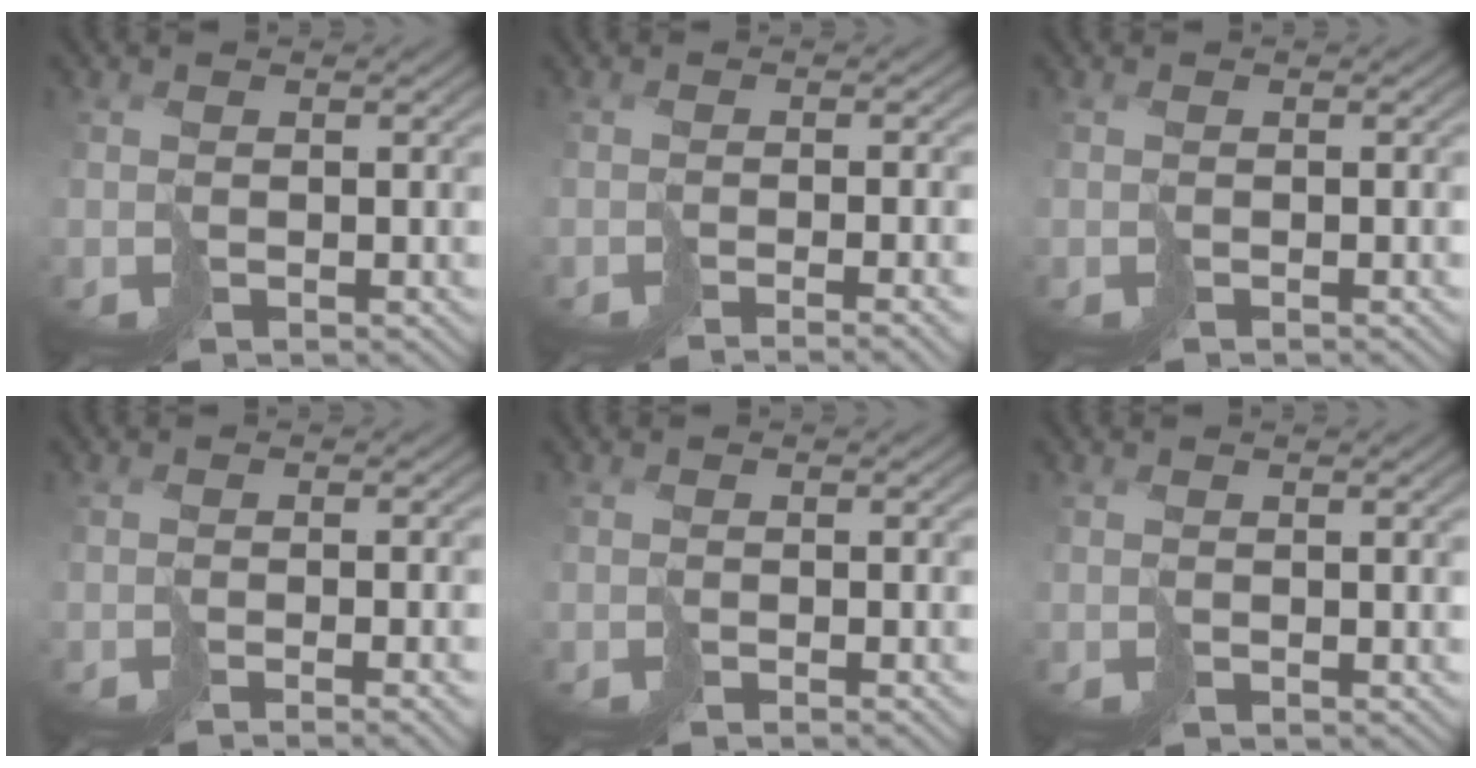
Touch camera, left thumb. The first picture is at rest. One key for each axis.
{"total": 5.4, "fx": -2.5, "fy": 1.1, "fz": 4.6, "tx": -0.052, "ty": -0.005, "tz": -0.030}
{"total": 0.6, "fx": -0.3, "fy": -0.1, "fz": 0.5, "tx": -0.005, "ty": 0.002, "tz": -0.009}
{"total": 4.3, "fx": -1.5, "fy": 1.1, "fz": 3.9, "tx": -0.041, "ty": -0.004, "tz": -0.020}
{"total": 0.8, "fx": -0.3, "fy": 0.0, "fz": 0.8, "tx": -0.007, "ty": 0.001, "tz": -0.012}
{"total": 1.0, "fx": 0.3, "fy": 0.1, "fz": 0.9, "tx": -0.015, "ty": 0.000, "tz": 0.004}